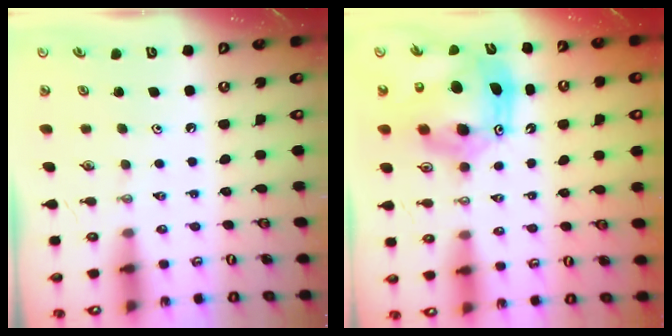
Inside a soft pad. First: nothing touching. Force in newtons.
{"total": 15.3, "press": 15.2, "slide": 1.5}